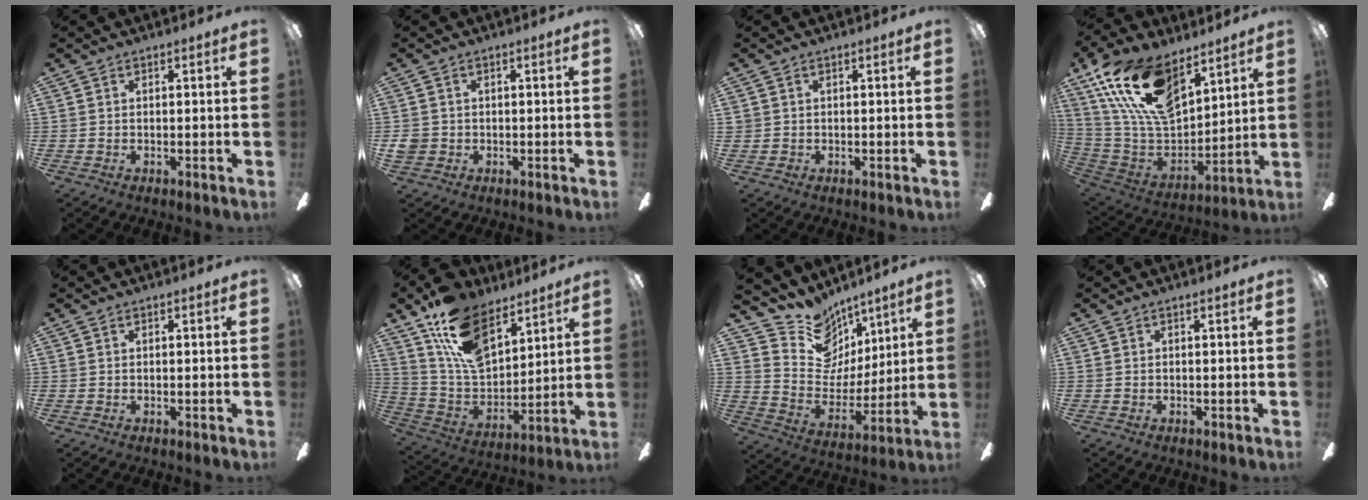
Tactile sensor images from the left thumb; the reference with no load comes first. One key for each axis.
{"total": 2.9, "fx": -0.5, "fy": 2.7, "fz": 1.0, "tx": -0.007, "ty": 0.003, "tz": -0.010}
{"total": 1.0, "fx": 0.1, "fy": 1.0, "fz": 0.1, "tx": -0.003, "ty": 0.005, "tz": 0.000}
{"total": 22.1, "fx": 12.9, "fy": 11.4, "fz": 13.9, "tx": -0.289, "ty": -0.065, "tz": 0.233}
{"total": 0.0}
{"total": 17.6, "fx": 11.0, "fy": 9.6, "fz": 9.9, "tx": -0.203, "ty": -0.049, "tz": 0.208}
{"total": 14.1, "fx": 10.4, "fy": 9.1, "fz": 3.1, "tx": -0.073, "ty": -0.091, "tz": 0.199}
{"total": 0.0}